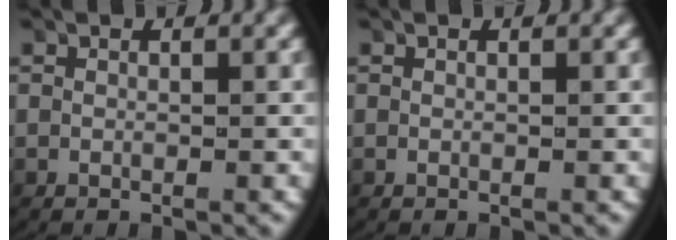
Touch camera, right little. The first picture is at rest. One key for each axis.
{"total": 0.0}